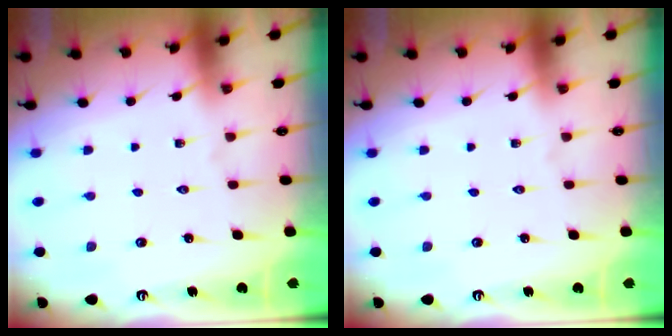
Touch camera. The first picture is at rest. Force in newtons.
{"total": 0.0}